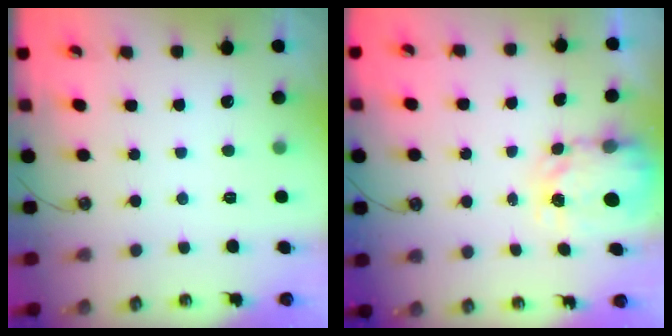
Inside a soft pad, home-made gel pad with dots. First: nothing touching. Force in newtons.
{"total": 4.0, "press": 4.0, "slide": 0.0}